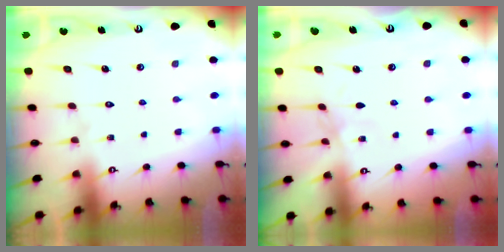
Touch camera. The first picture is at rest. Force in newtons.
{"total": 1.7, "press": 1.6, "slide": 0.4}